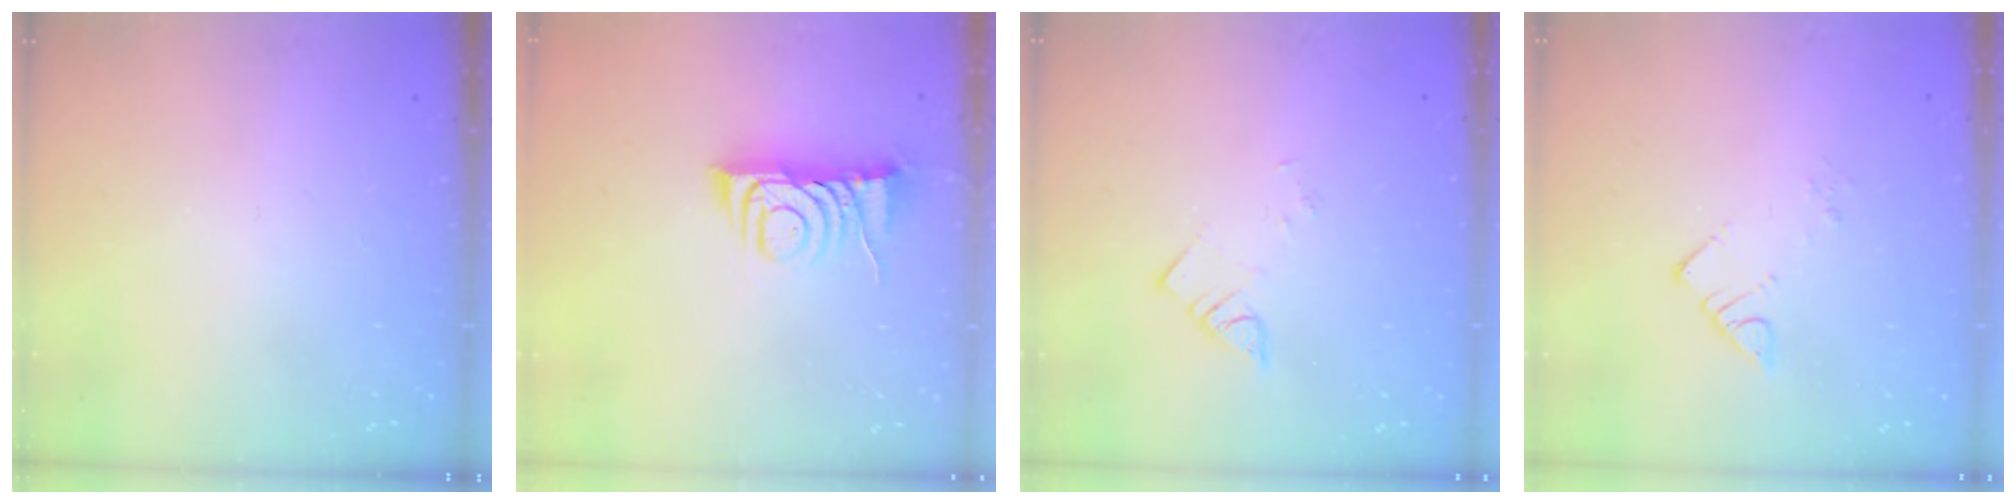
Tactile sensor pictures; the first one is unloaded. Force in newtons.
{"total": 8.3, "press": 8.3, "slide": 0.5}
{"total": 2.2, "press": 2.2, "slide": 0.2}
{"total": 2.6, "press": 2.6, "slide": 0.1}